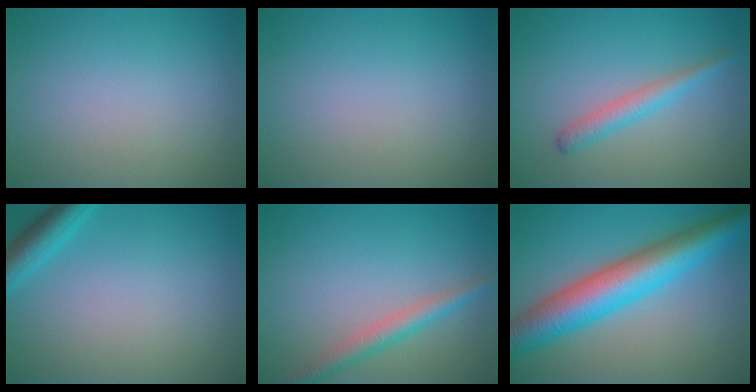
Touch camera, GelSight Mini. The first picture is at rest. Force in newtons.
{"total": 0.0}
{"total": 2.3, "press": 2.3, "slide": 0.0}
{"total": 2.9, "press": 2.9, "slide": 0.2}
{"total": 2.7, "press": 2.7, "slide": 0.1}
{"total": 9.1, "press": 9.1, "slide": 0.1}